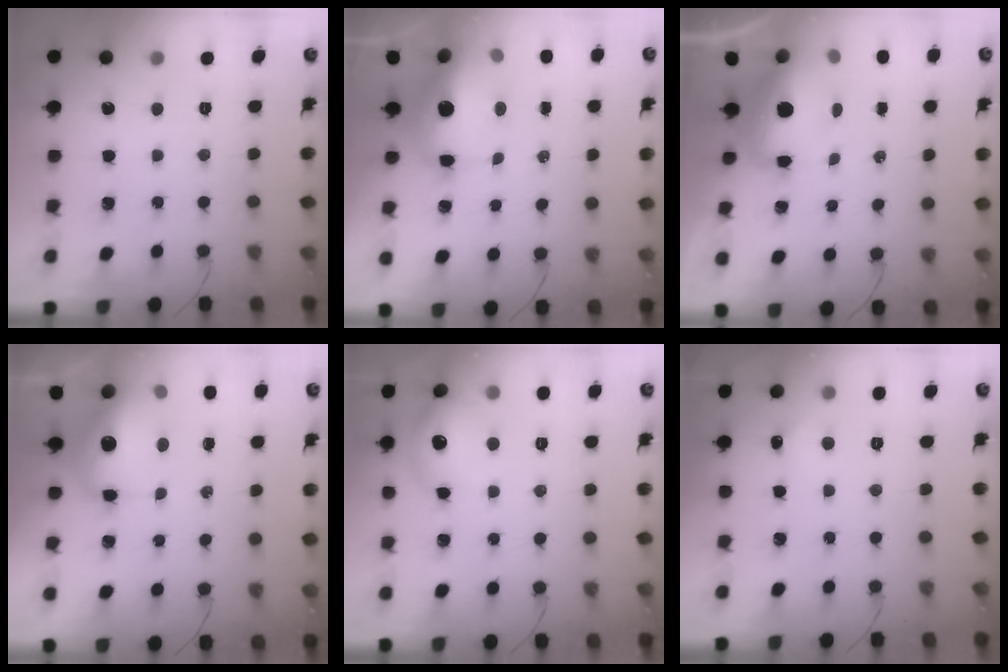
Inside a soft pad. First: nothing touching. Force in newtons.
{"total": 14.6, "press": 13.5, "slide": 5.6}
{"total": 11.4, "press": 11.2, "slide": 2.3}
{"total": 12.8, "press": 12.5, "slide": 2.8}
{"total": 11.6, "press": 11.5, "slide": 1.2}
{"total": 5.2, "press": 5.0, "slide": 1.4}